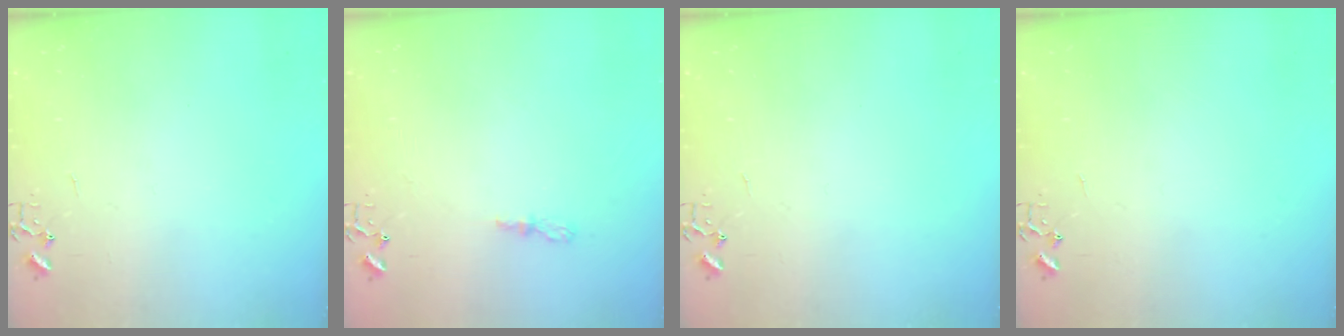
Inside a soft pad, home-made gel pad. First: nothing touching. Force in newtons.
{"total": 4.0, "press": 4.0, "slide": 0.5}
{"total": 0.0}
{"total": 0.0}